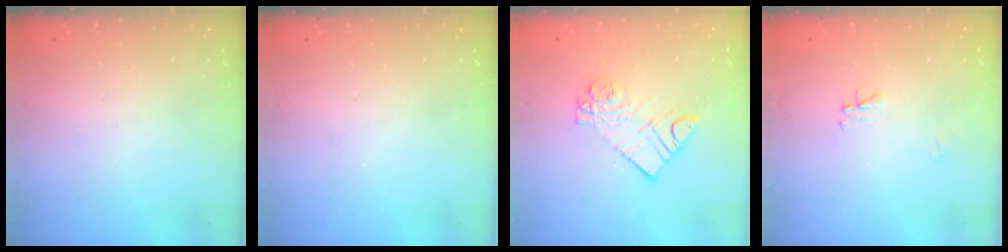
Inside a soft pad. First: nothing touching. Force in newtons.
{"total": 0.0}
{"total": 9.9, "press": 9.9, "slide": 0.7}
{"total": 3.0, "press": 3.0, "slide": 0.4}